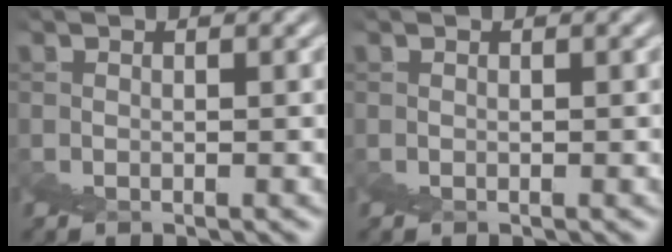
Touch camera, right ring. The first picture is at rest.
{"total": 0.0}